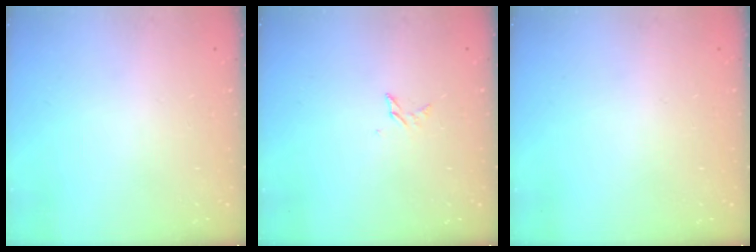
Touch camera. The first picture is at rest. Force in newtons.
{"total": 3.5, "press": 3.5, "slide": 0.4}
{"total": 0.0}